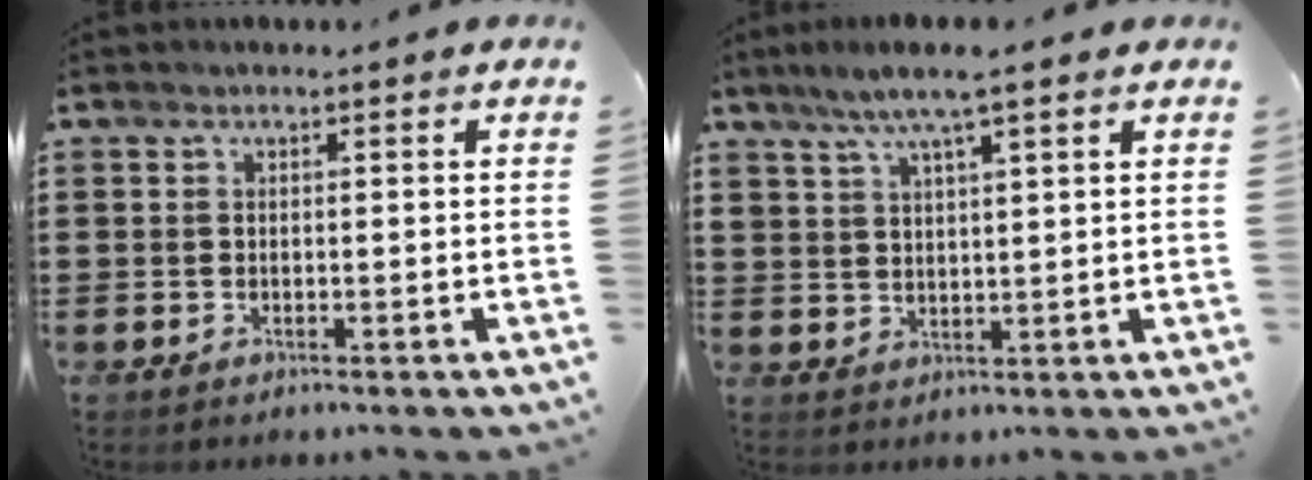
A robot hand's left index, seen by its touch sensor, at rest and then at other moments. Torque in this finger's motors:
{"motor_torque": [1.45, -0.03, 0.92, 0.21]}